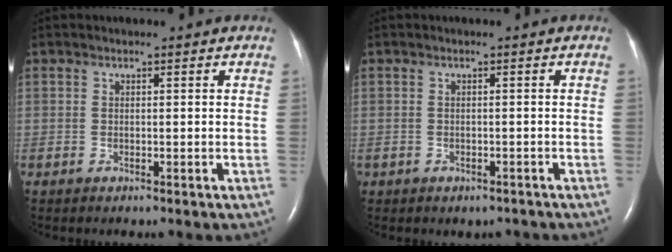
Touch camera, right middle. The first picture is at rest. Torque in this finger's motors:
{"motor_torque": [0.02, -0.02, -0.02, 0.00]}